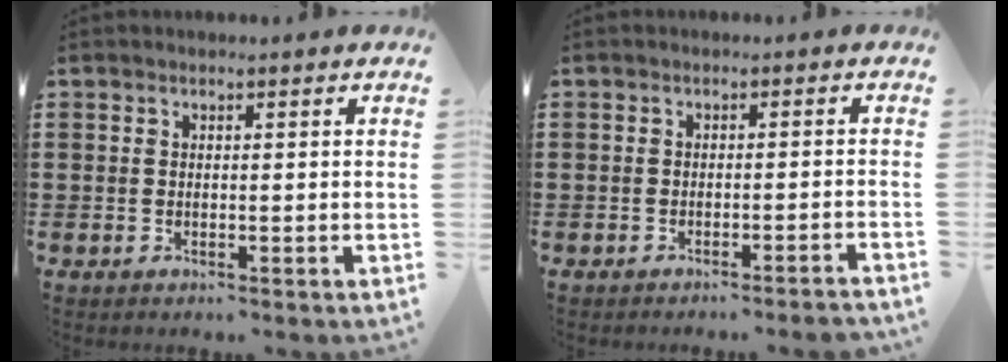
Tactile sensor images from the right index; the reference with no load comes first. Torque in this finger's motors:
{"motor_torque": [0.49, -0.46, -0.02, -0.06]}